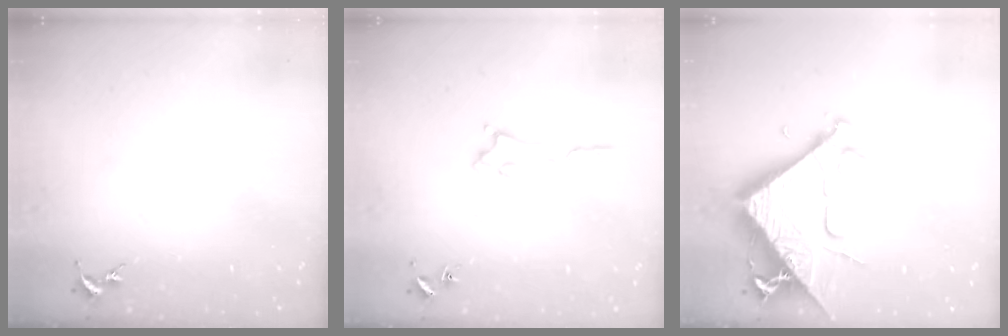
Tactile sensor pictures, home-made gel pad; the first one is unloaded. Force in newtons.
{"total": 1.5, "press": 1.5, "slide": 0.2}
{"total": 10.1, "press": 10.0, "slide": 1.2}